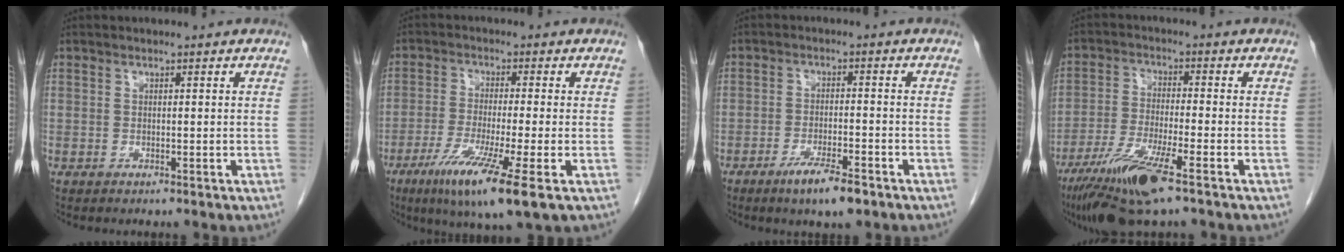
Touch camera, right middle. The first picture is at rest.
{"total": 11.5, "force": [-5.7, -0.2, 10.0], "torque": [-0.188, -0.040, -0.096]}
{"total": 6.0, "force": [-3.9, 0.7, 4.5], "torque": [-0.086, -0.010, -0.065]}
{"total": 11.3, "force": [-7.0, 0.9, 8.9], "torque": [-0.174, -0.029, -0.125]}